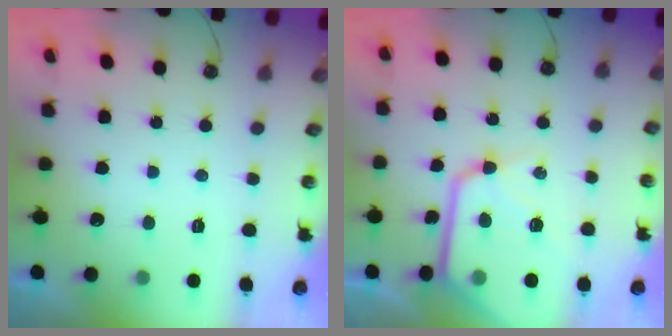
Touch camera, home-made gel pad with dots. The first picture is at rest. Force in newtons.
{"total": 16.7, "press": 16.6, "slide": 1.5}